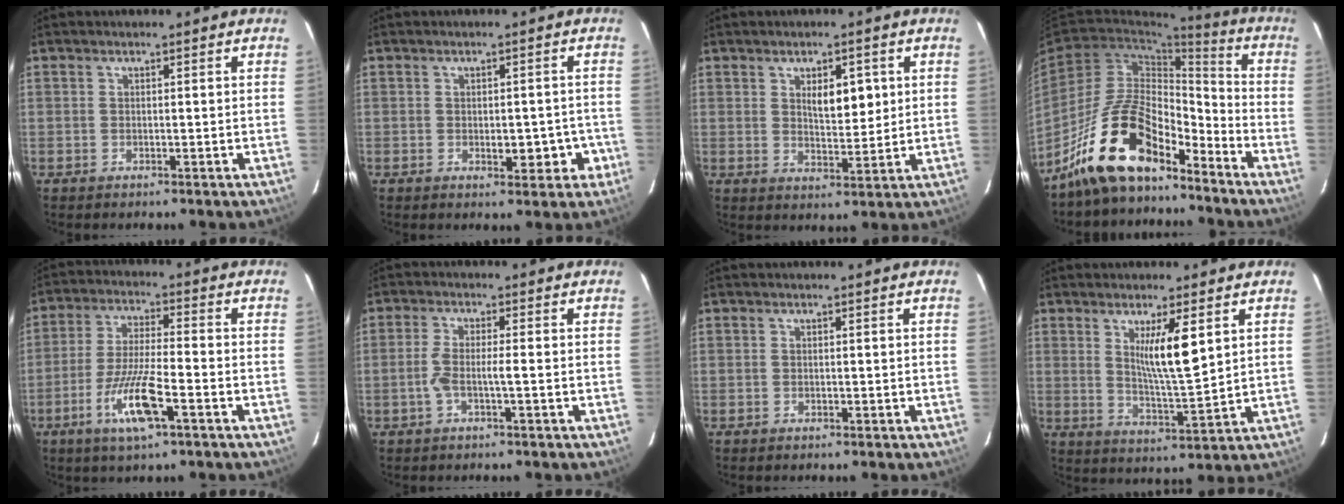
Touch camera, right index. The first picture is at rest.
{"total": 5.2, "force": [-1.7, 2.8, 4.0], "torque": [-0.041, 0.012, -0.015]}
{"total": 5.8, "force": [1.8, 2.5, 5.0], "torque": [-0.081, 0.000, 0.035]}
{"total": 14.8, "force": [-11.3, 5.1, 8.2], "torque": [-0.155, 0.020, -0.209]}
{"total": 10.5, "force": [-4.8, 1.3, 9.3], "torque": [-0.183, -0.013, -0.087]}
{"total": 3.9, "force": [-1.0, 0.6, 3.8], "torque": [-0.080, 0.012, -0.017]}
{"total": 0.0}
{"total": 8.3, "force": [3.0, 0.8, 7.7], "torque": [-0.136, -0.015, 0.056]}